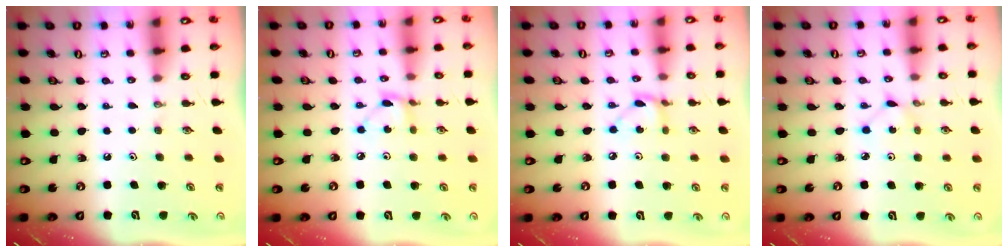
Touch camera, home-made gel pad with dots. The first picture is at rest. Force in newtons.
{"total": 2.8, "press": 2.8, "slide": 0.2}
{"total": 4.4, "press": 4.4, "slide": 0.1}
{"total": 1.2, "press": 1.2, "slide": 0.1}